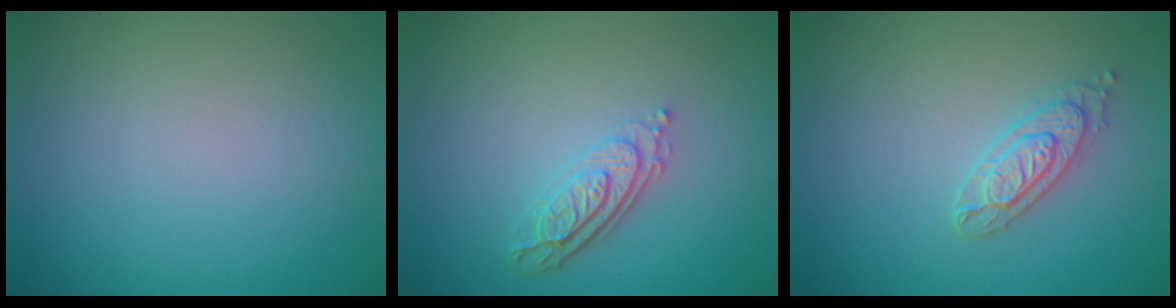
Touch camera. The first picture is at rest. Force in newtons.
{"total": 3.7, "press": 2.7, "slide": 2.6}
{"total": 2.5, "press": 2.4, "slide": 0.6}